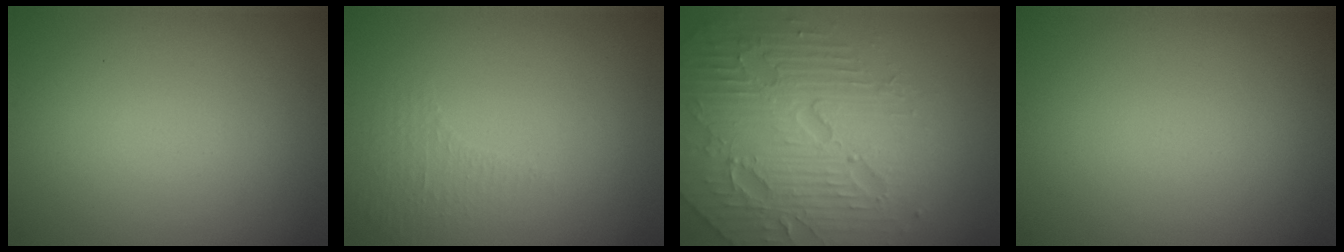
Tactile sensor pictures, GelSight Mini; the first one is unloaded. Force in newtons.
{"total": 0.9, "press": 0.5, "slide": 0.8}
{"total": 5.6, "press": 5.4, "slide": 1.4}
{"total": 0.0}